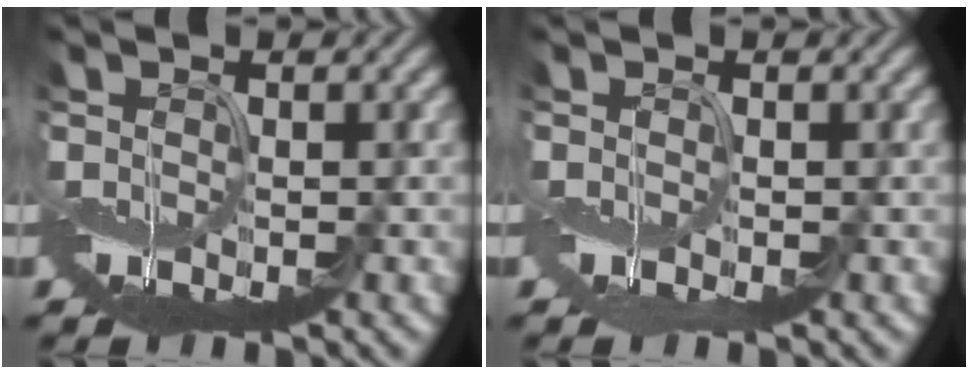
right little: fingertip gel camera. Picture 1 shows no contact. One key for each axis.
{"total": 0.8, "fx": -0.4, "fy": 0.6, "fz": 0.3, "tx": -0.010, "ty": -0.009, "tz": -0.007}